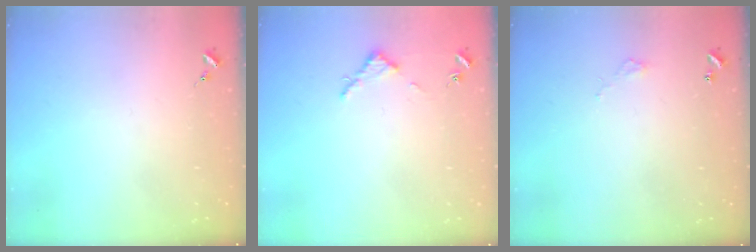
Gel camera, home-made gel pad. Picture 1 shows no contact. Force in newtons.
{"total": 2.8, "press": 2.8, "slide": 0.3}
{"total": 2.8, "press": 2.8, "slide": 0.2}